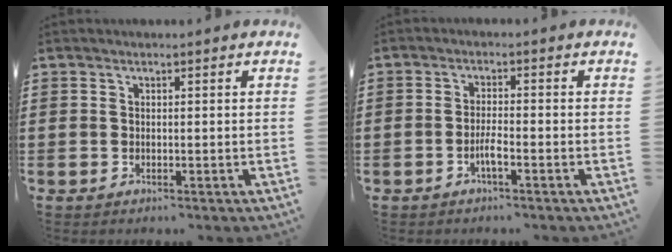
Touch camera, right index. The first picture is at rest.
{"total": 2.7, "force": [-1.4, 0.4, 2.3], "torque": [-0.056, -0.003, -0.029]}